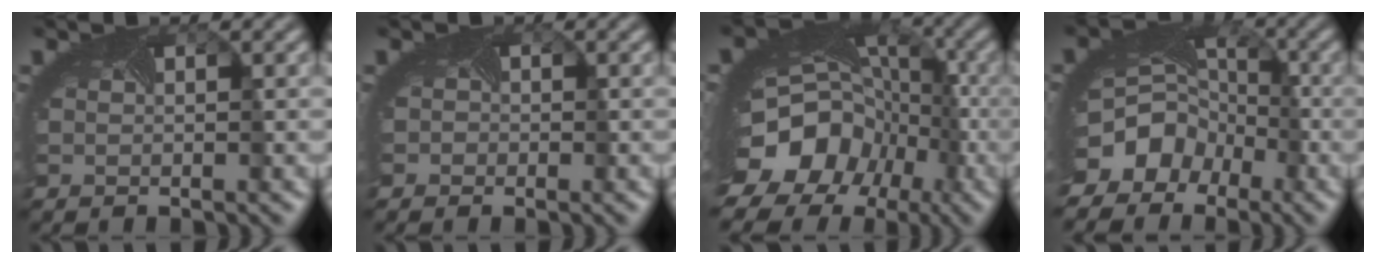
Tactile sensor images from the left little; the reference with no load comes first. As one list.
[{"total": 1.3, "force": [-0.2, 1.2, 0.5], "torque": [0.000, 0.002, -0.008]}, {"total": 16.4, "force": [-6.9, 12.6, 7.9], "torque": [-0.161, -0.037, -0.111]}, {"total": 10.5, "force": [-5.5, 8.2, 3.7], "torque": [-0.073, -0.028, -0.091]}]